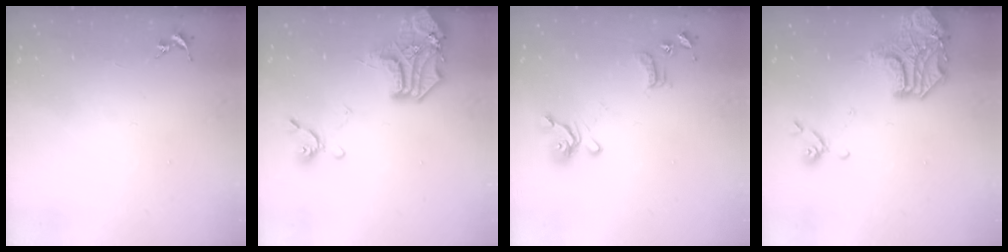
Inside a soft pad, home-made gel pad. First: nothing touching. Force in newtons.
{"total": 17.6, "press": 17.6, "slide": 1.5}
{"total": 12.6, "press": 12.5, "slide": 1.4}
{"total": 15.9, "press": 15.6, "slide": 2.9}